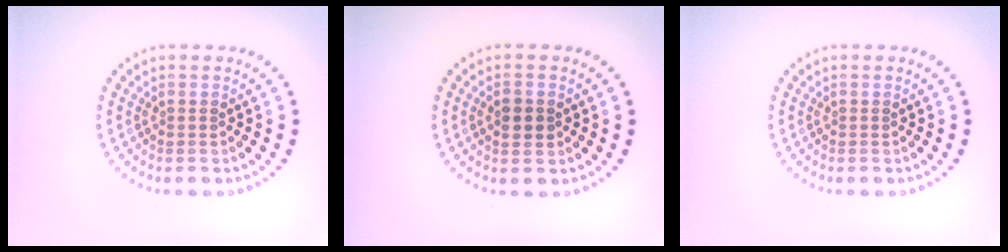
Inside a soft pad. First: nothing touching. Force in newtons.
{"total": 1.9, "press": 1.9, "slide": 0.1}
{"total": 0.0}